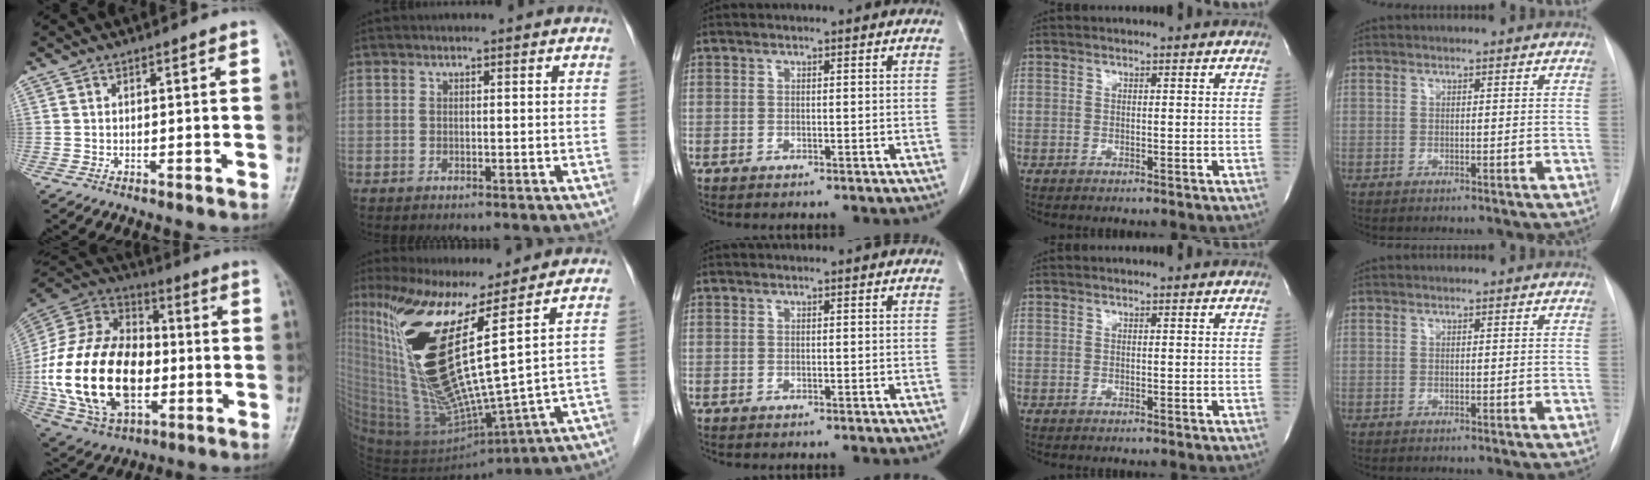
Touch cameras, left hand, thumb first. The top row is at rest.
{"thumb": {"total": 26.8, "force": [-3.7, 17.6, 19.8], "torque": [-0.368, 0.014, -0.055]}, "index": {"total": 18.3, "force": [7.2, 0.3, 16.8], "torque": [-0.328, -0.034, 0.137]}}